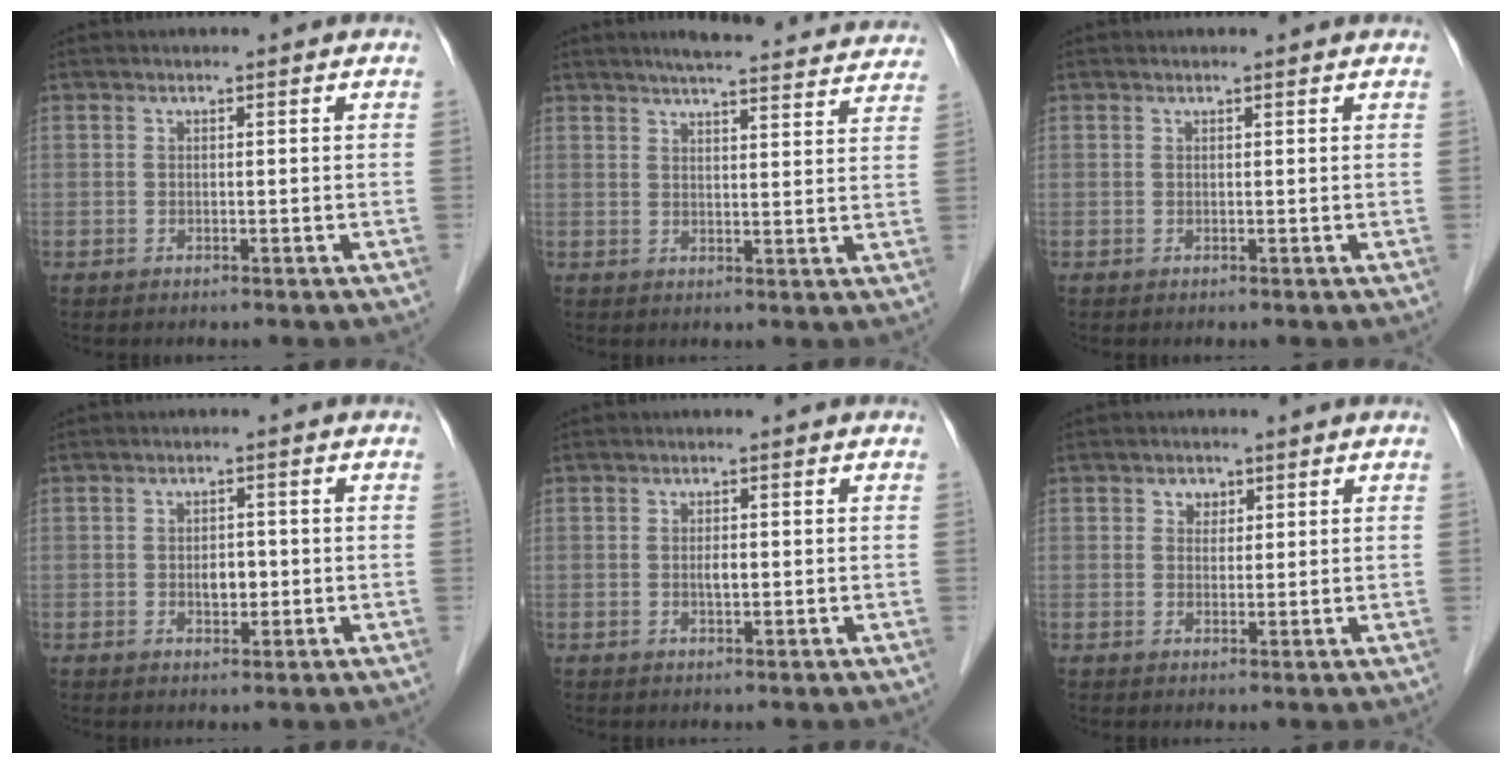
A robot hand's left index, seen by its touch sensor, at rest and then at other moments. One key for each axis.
{"total": 19.6, "fx": 18.2, "fy": 2.3, "fz": 7.1, "tx": -0.087, "ty": 0.002, "tz": 0.218}
{"total": 1.3, "fx": 1.2, "fy": 0.1, "fz": 0.3, "tx": -0.008, "ty": 0.012, "tz": 0.015}
{"total": 2.4, "fx": -0.3, "fy": 1.4, "fz": 1.9, "tx": -0.029, "ty": 0.003, "tz": -0.003}
{"total": 1.2, "fx": 0.0, "fy": 0.3, "fz": 1.1, "tx": -0.021, "ty": 0.000, "tz": 0.000}
{"total": 1.6, "fx": 0.8, "fy": 1.4, "fz": 0.5, "tx": 0.000, "ty": 0.001, "tz": 0.008}